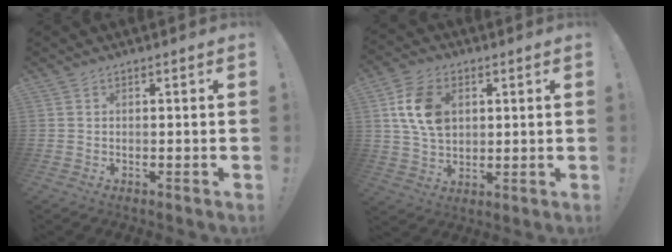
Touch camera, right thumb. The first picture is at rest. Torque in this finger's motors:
{"motor_torque": [0.13, 0.00, 0.45, -0.28, 0.09]}